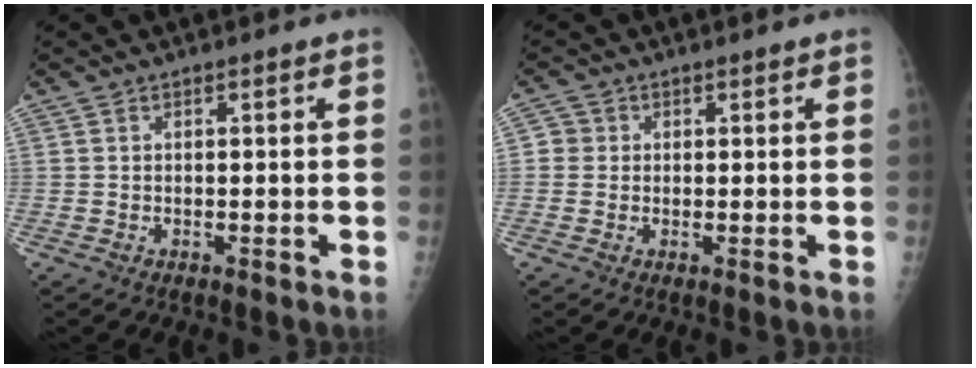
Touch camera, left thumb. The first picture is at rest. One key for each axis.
{"total": 2.3, "fx": 0.4, "fy": 2.3, "fz": 0.5, "tx": 0.009, "ty": 0.003, "tz": 0.001}